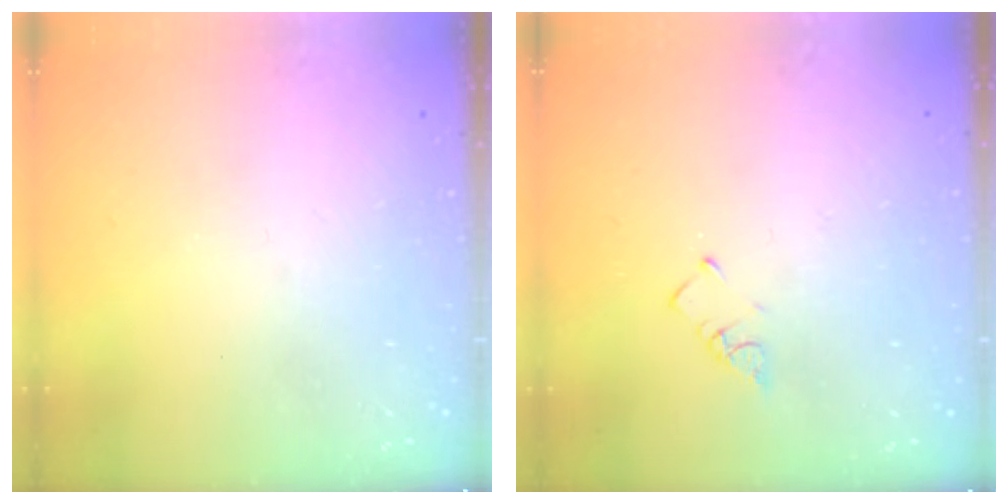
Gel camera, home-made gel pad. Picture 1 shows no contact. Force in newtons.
{"total": 1.5, "press": 1.5, "slide": 0.3}